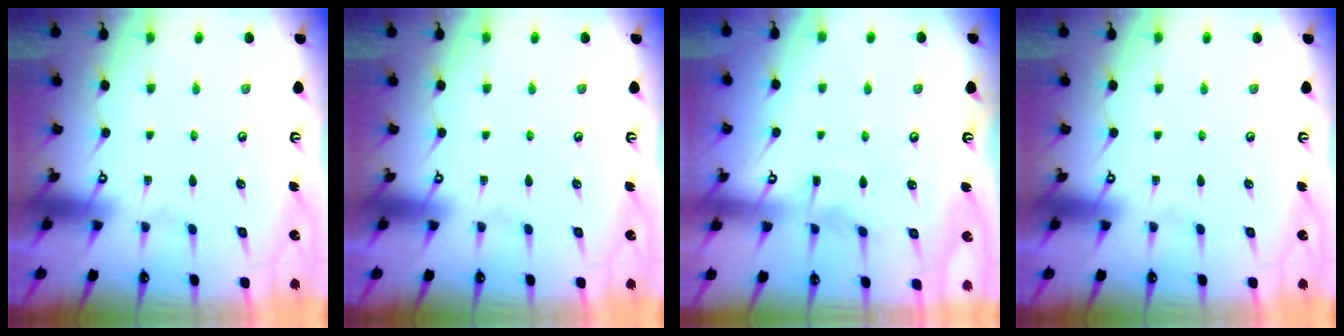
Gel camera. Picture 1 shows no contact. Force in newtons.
{"total": 0.0}
{"total": 2.9, "press": 2.9, "slide": 0.2}
{"total": 0.0}